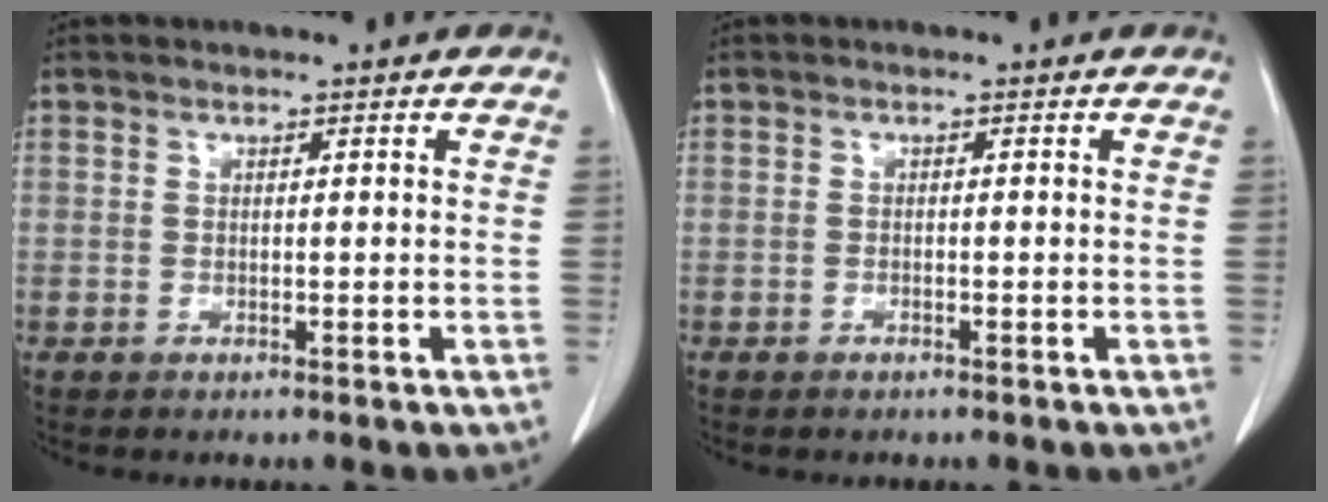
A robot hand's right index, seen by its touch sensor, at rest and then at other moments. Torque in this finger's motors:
{"motor_torque": [0.00, 0.00, -0.01, 0.01]}